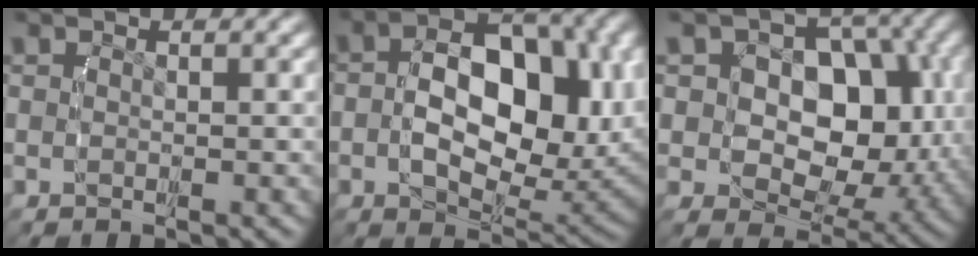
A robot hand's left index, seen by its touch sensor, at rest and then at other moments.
{"total": 9.4, "force": [1.1, 5.3, 7.8], "torque": [-0.106, -0.003, 0.017]}
{"total": 11.2, "force": [0.9, 9.3, 6.2], "torque": [-0.097, -0.042, 0.021]}